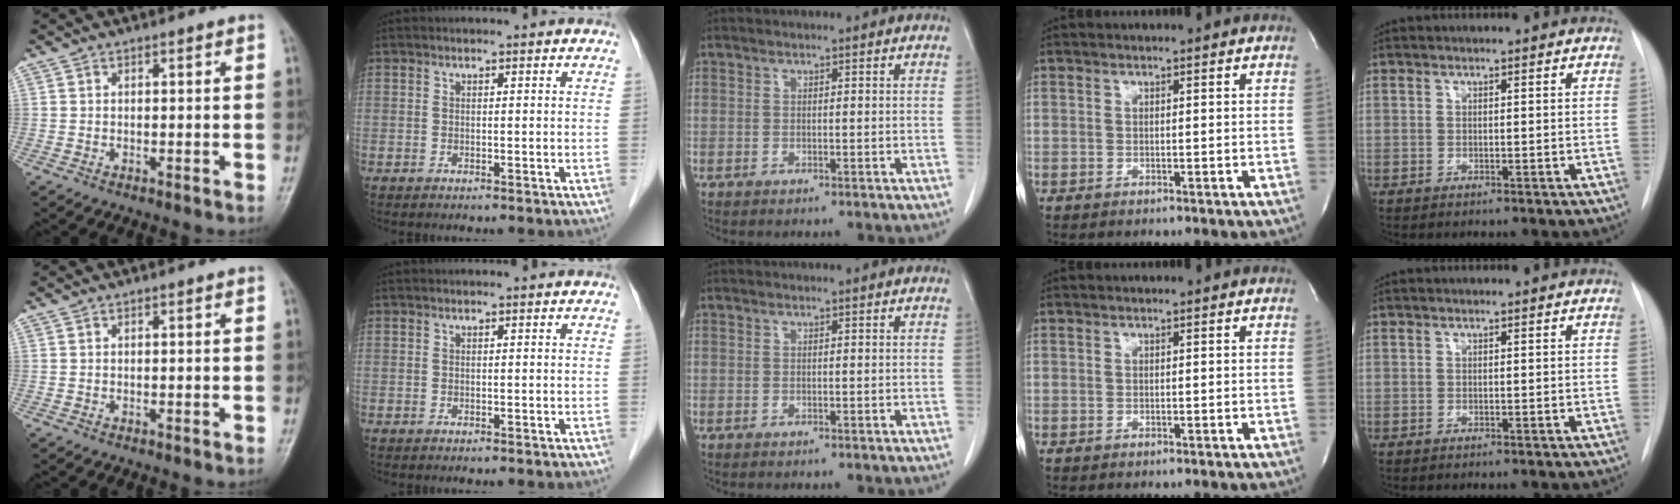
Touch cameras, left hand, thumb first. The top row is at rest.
{}